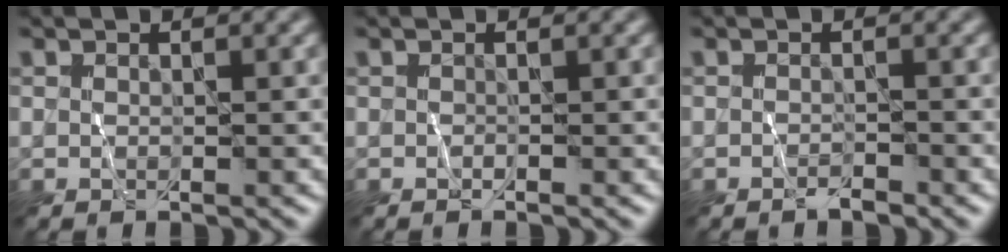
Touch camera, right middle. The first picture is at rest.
{"total": 0.0}
{"total": 0.8, "force": [-0.7, -0.1, 0.3], "torque": [-0.005, 0.001, -0.013]}